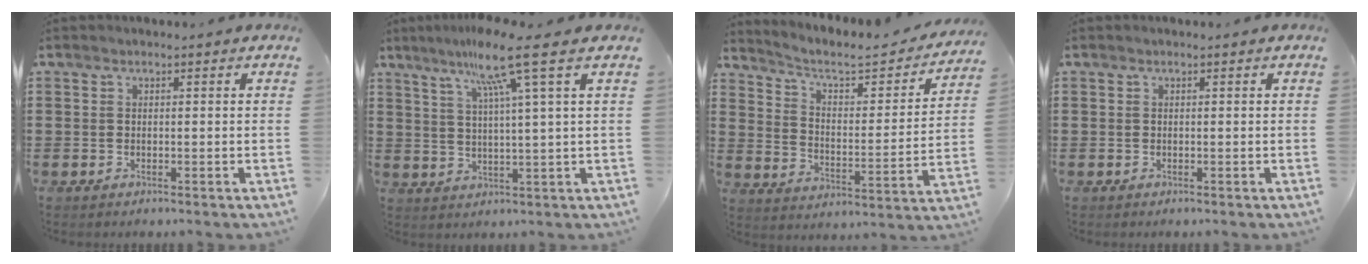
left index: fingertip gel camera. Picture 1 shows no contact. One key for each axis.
{"total": 10.1, "fx": 5.4, "fy": -1.2, "fz": 8.4, "tx": -0.169, "ty": -0.006, "tz": 0.082}
{"total": 4.6, "fx": 3.8, "fy": 1.3, "fz": 2.2, "tx": -0.057, "ty": -0.032, "tz": 0.053}
{"total": 0.0}